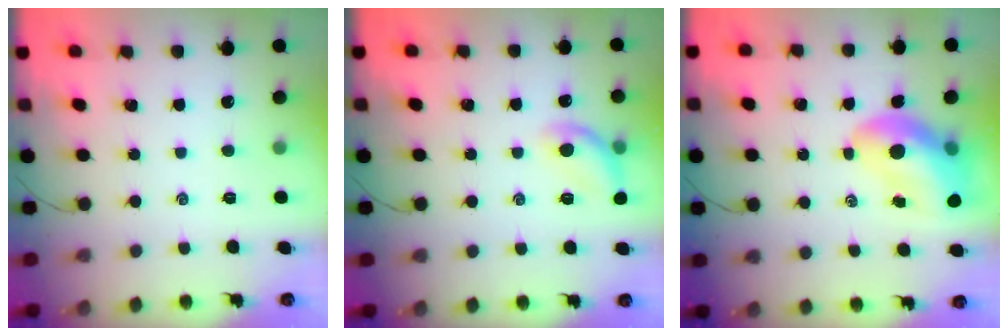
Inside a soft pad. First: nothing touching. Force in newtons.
{"total": 10.6, "press": 10.5, "slide": 1.5}
{"total": 12.9, "press": 12.4, "slide": 3.6}